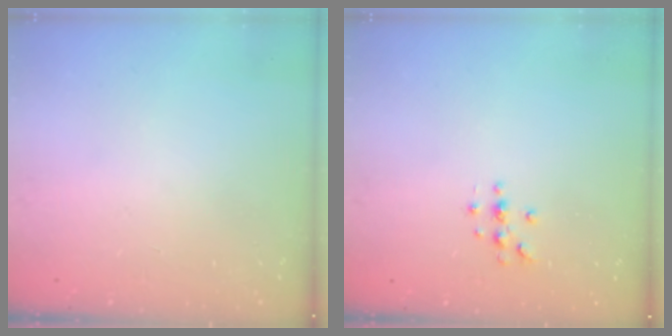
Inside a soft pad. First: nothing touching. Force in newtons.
{"total": 3.3, "press": 3.3, "slide": 0.4}